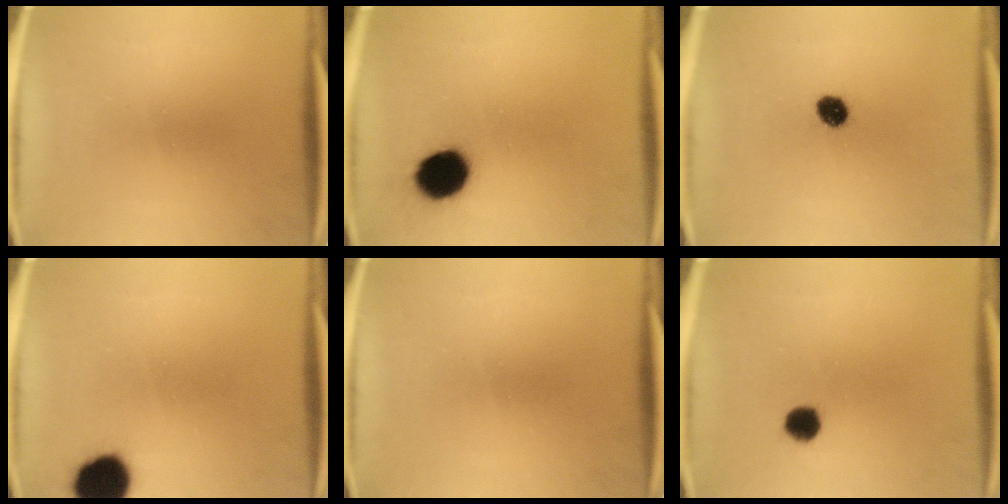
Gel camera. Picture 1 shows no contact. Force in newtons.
{"total": 10.5}
{"total": 4.8}
{"total": 10.9}
{"total": 0.0}
{"total": 3.8}